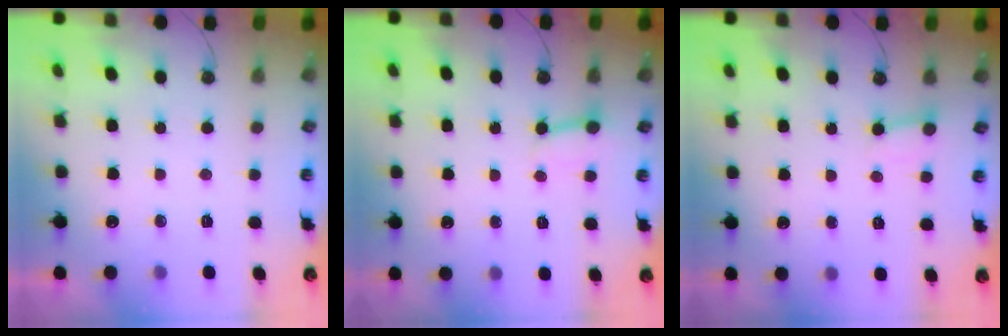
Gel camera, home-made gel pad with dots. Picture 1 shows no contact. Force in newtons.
{"total": 2.9, "press": 2.9, "slide": 0.2}
{"total": 2.5, "press": 2.4, "slide": 0.4}